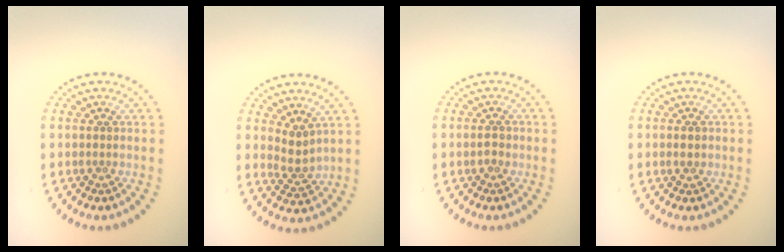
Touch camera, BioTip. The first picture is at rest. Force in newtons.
{"total": 2.1, "press": 1.6, "slide": 1.3}
{"total": 1.0, "press": 1.0, "slide": 0.1}
{"total": 1.2, "press": 1.2, "slide": 0.2}